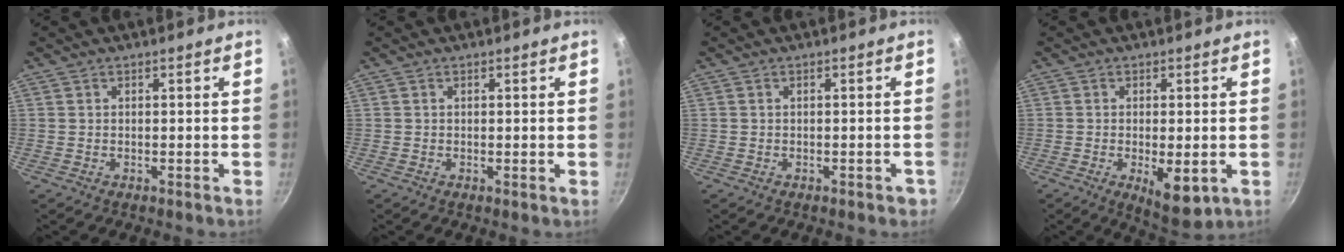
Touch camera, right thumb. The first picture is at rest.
{"total": 0.0}
{"total": 1.7, "force": [-0.9, 0.8, 1.1], "torque": [0.000, 0.015, -0.002]}
{"total": 7.4, "force": [-1.9, 2.7, 6.7], "torque": [-0.092, -0.008, -0.015]}